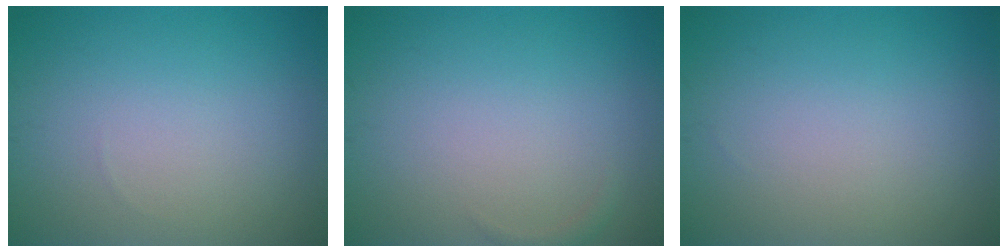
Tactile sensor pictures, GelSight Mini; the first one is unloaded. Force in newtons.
{"total": 0.6, "press": 0.6, "slide": 0.1}
{"total": 0.0}